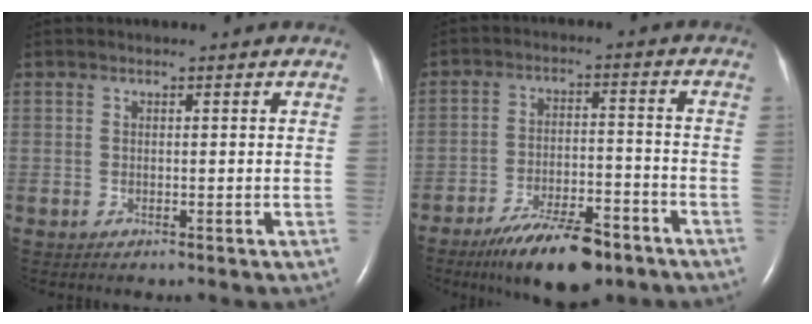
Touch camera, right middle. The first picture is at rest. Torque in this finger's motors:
{"motor_torque": [1.24, -0.90, 0.23, 0.07]}